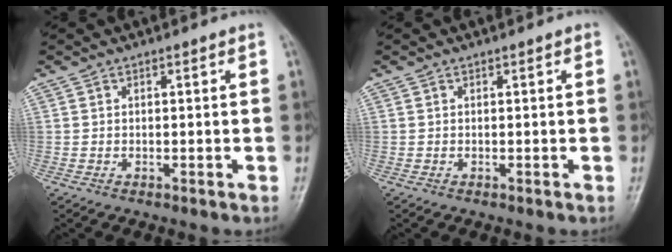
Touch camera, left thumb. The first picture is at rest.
{"total": 0.0}